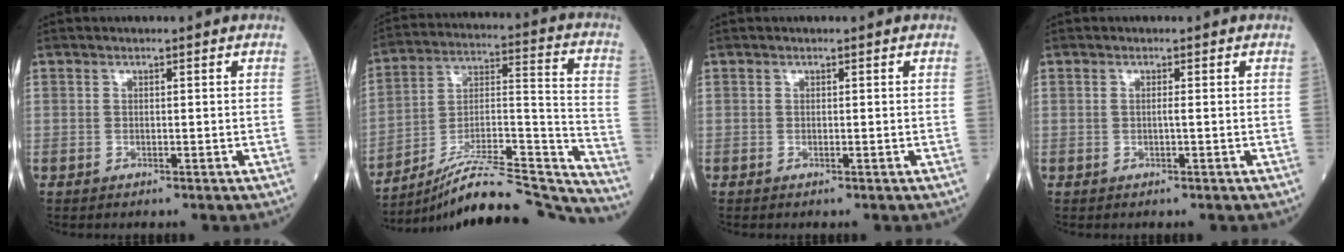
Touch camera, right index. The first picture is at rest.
{"total": 24.4, "force": [-23.1, 0.7, 7.9], "torque": [-0.102, 0.018, -0.356]}
{"total": 0.0}
{"total": 0.6, "force": [0.0, -0.2, 0.5], "torque": [-0.011, -0.002, -0.002]}